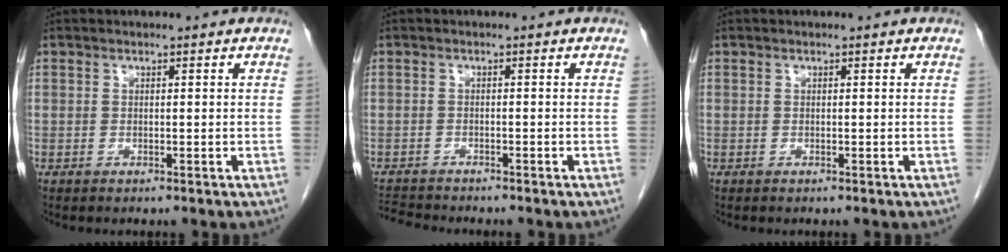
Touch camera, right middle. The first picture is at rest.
{"total": 4.1, "force": [-4.1, 0.0, 0.4], "torque": [-0.008, -0.016, -0.071]}
{"total": 0.0}